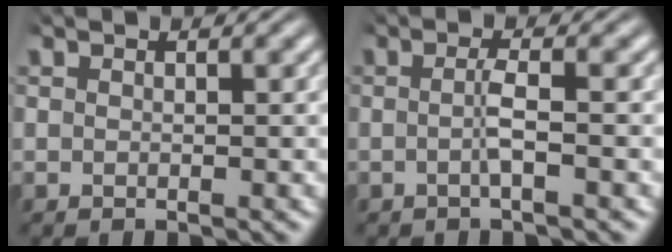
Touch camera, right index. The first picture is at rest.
{"total": 1.9, "force": [-0.8, -0.3, 1.7], "torque": [-0.032, -0.001, -0.014]}